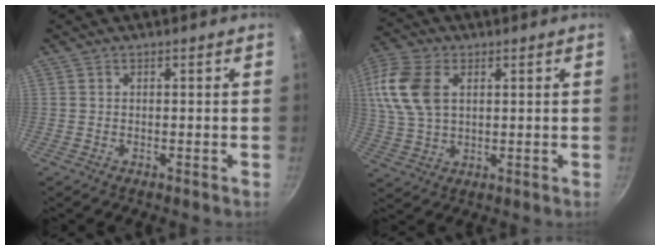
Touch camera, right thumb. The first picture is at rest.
{"total": 12.7, "force": [3.4, 8.1, 9.2], "torque": [-0.183, 0.001, 0.062]}